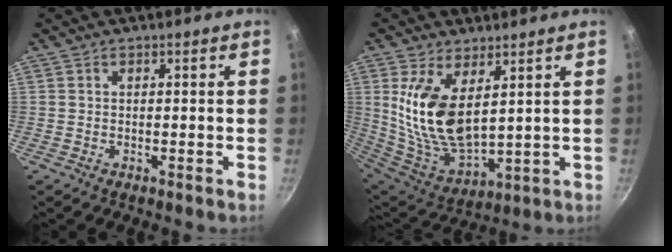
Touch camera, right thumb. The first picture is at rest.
{"total": 15.0, "force": [4.5, 7.5, 12.2], "torque": [-0.235, -0.046, 0.102]}